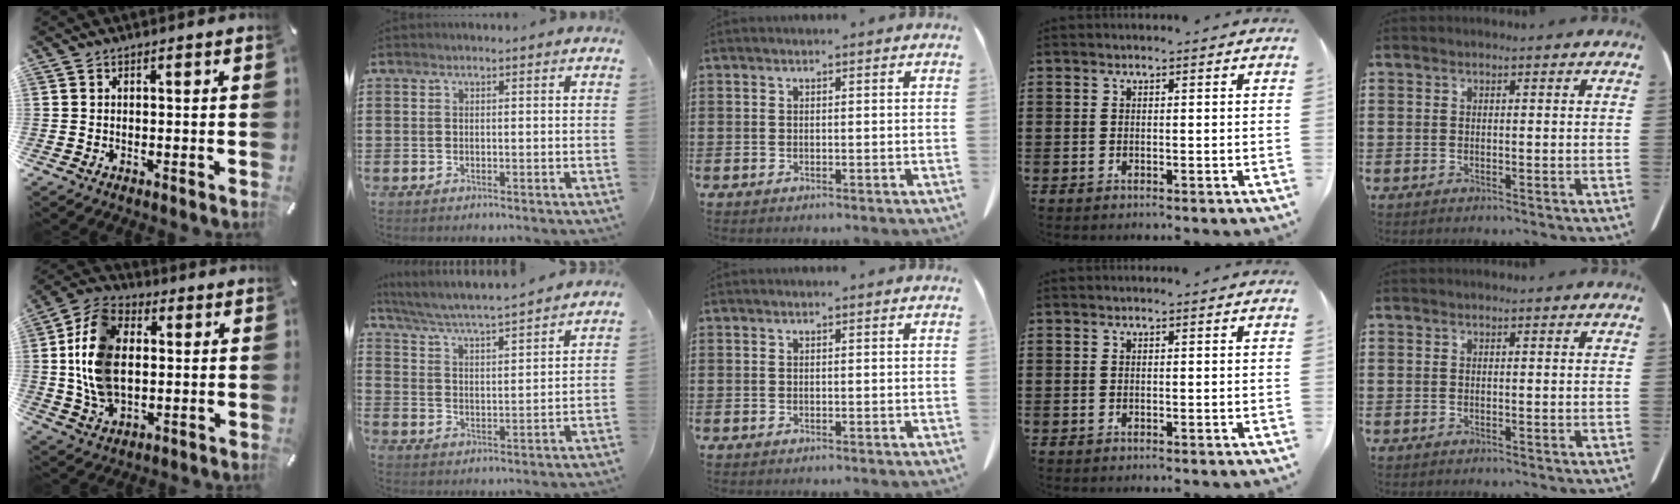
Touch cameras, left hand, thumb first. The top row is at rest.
{"thumb": {"total": 14.9, "force": [0.9, 10.6, 10.4], "torque": [-0.237, 0.007, 0.016]}, "index": {"total": 4.5, "force": [4.3, -0.6, 1.4], "torque": [-0.049, -0.037, 0.066]}}